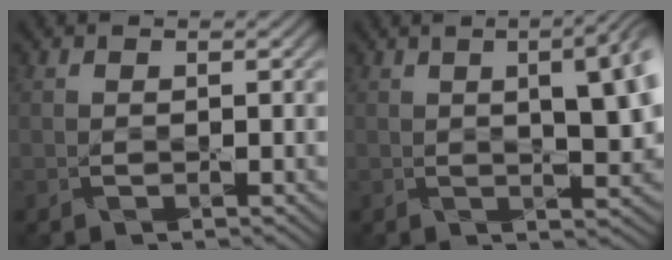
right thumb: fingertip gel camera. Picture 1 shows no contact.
{"total": 7.9, "force": [1.5, 2.7, 7.3], "torque": [-0.085, 0.016, 0.014]}